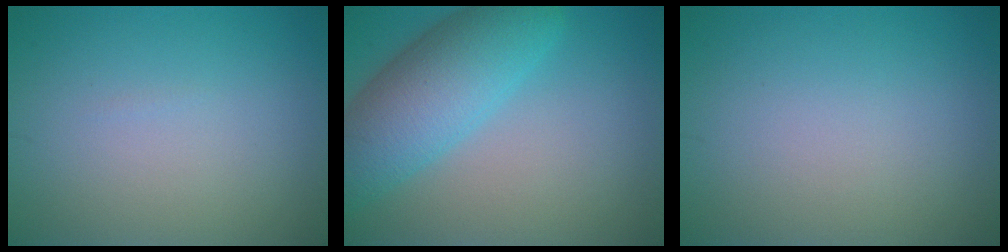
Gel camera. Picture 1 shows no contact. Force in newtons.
{"total": 7.8, "press": 7.8, "slide": 0.2}
{"total": 0.0}